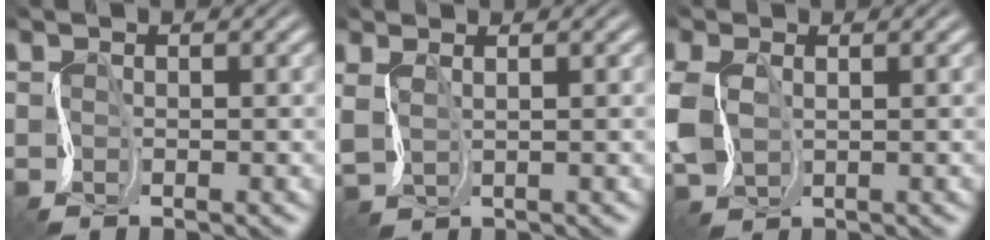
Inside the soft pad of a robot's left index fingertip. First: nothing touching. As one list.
[{"total": 1.4, "force": [1.3, 0.5, 0.4], "torque": [-0.016, 0.008, 0.030]}, {"total": 4.0, "force": [0.7, 3.1, 2.5], "torque": [-0.079, 0.004, 0.025]}]